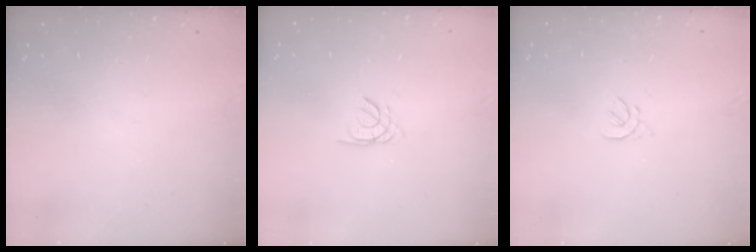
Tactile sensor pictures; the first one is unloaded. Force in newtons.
{"total": 1.6, "press": 1.5, "slide": 0.4}
{"total": 2.1, "press": 2.0, "slide": 0.7}